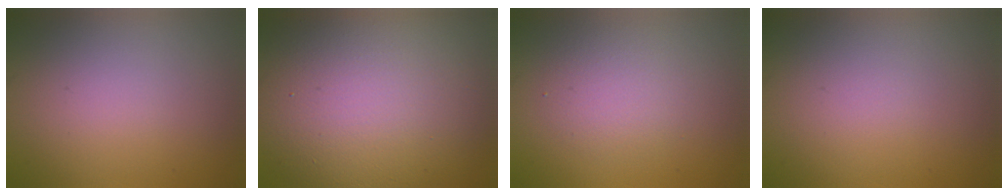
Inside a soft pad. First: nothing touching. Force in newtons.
{"total": 14.0, "press": 14.0, "slide": 0.7}
{"total": 2.7, "press": 2.6, "slide": 0.3}
{"total": 0.0}